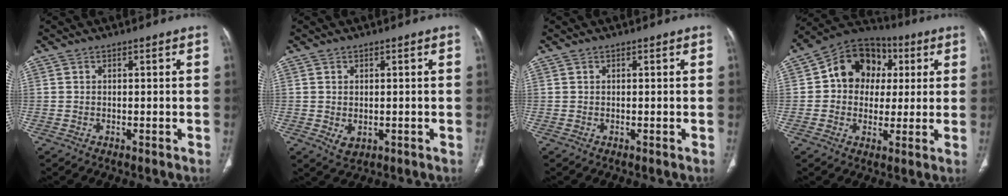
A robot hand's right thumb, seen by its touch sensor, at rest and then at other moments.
{"total": 2.6, "force": [-0.4, 1.9, 1.8], "torque": [-0.028, -0.005, 0.005]}
{"total": 0.0}
{"total": 13.9, "force": [2.6, 11.5, 7.3], "torque": [-0.071, 0.015, 0.032]}